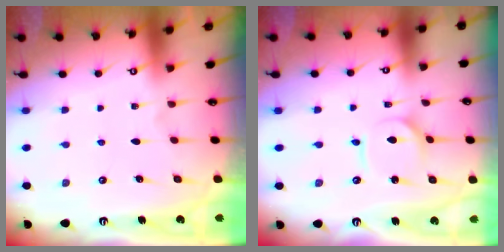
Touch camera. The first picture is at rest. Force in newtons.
{"total": 2.5, "press": 2.5, "slide": 0.2}